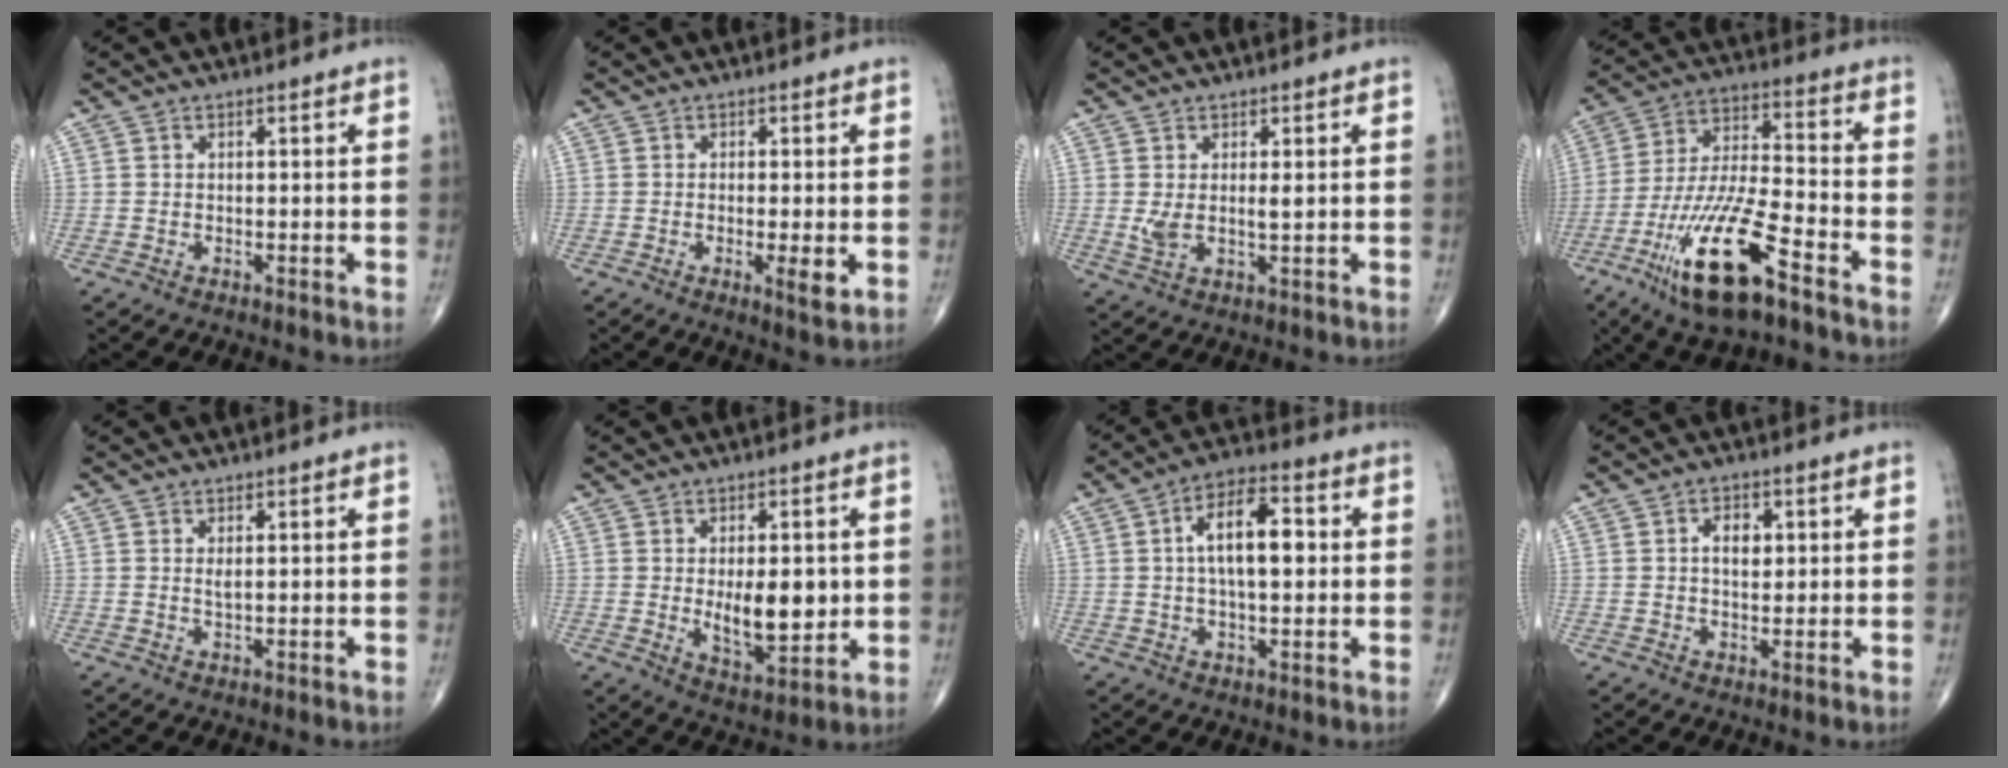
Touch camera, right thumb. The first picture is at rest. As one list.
[{"total": 3.6, "force": [-0.7, 0.7, 3.4], "torque": [-0.058, -0.011, -0.013]}, {"total": 3.9, "force": [0.6, 1.5, 3.5], "torque": [-0.068, -0.009, 0.018]}, {"total": 18.5, "force": [-10.2, 4.7, 14.7], "torque": [-0.302, 0.040, -0.186]}, {"total": 1.2, "force": [0.4, 0.4, 1.1], "torque": [-0.020, -0.004, 0.008]}, {"total": 10.7, "force": [0.1, 5.1, 9.4], "torque": [-0.116, -0.019, 0.017]}, {"total": 11.0, "force": [1.5, 4.9, 9.7], "torque": [-0.155, 0.017, 0.018]}, {"total": 4.1, "force": [0.9, 2.5, 3.1], "torque": [-0.039, -0.002, 0.013]}]